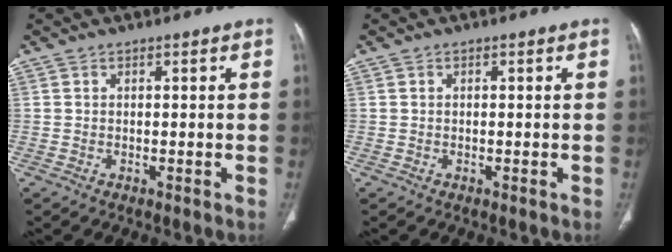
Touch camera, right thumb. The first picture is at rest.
{"total": 0.0}